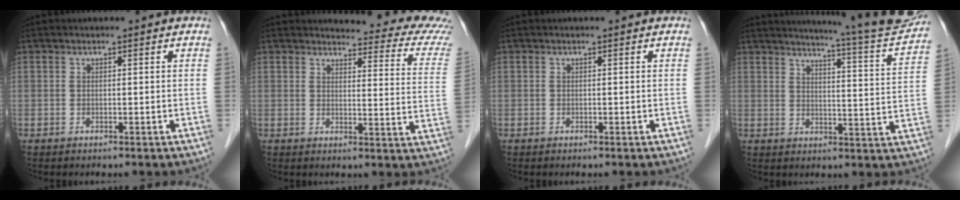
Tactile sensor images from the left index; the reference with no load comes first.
{"total": 14.1, "force": [13.6, 1.0, 3.6], "torque": [-0.018, -0.080, 0.119]}
{"total": 0.0}
{"total": 15.7, "force": [14.7, -0.8, 5.4], "torque": [-0.084, -0.058, 0.174]}